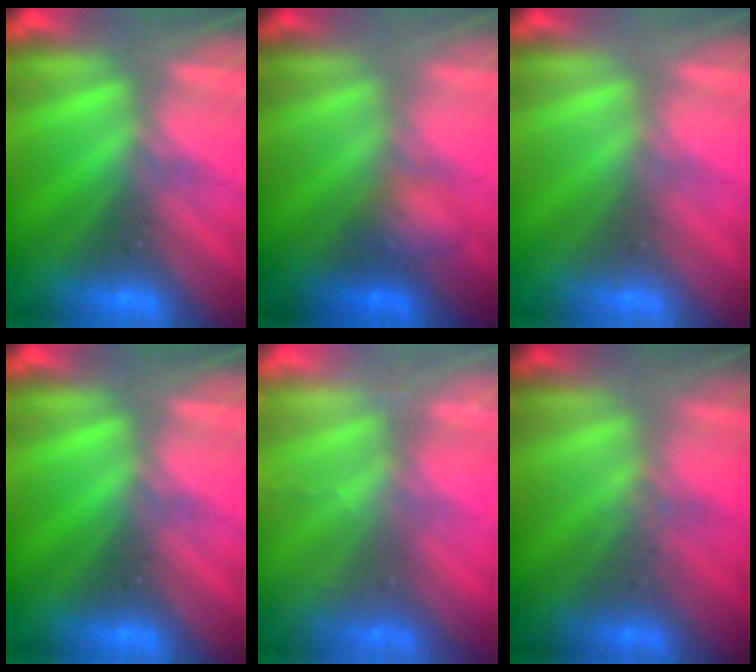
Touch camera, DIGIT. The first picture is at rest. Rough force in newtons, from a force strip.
{"total": 2.8}
{"total": 3.5}
{"total": 0.0}
{"total": 2.4}
{"total": 2.6}